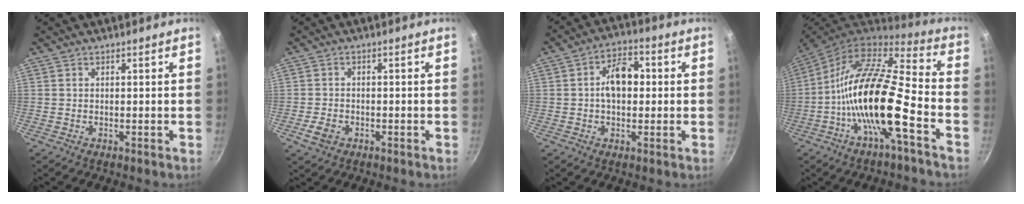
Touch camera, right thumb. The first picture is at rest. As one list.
[{"total": 3.6, "force": [-1.6, 2.5, 1.9], "torque": [-0.035, 0.012, -0.029]}, {"total": 8.3, "force": [0.6, 5.4, 6.4], "torque": [-0.069, 0.021, -0.001]}, {"total": 19.7, "force": [-6.3, 5.8, 17.8], "torque": [-0.314, 0.050, -0.136]}]